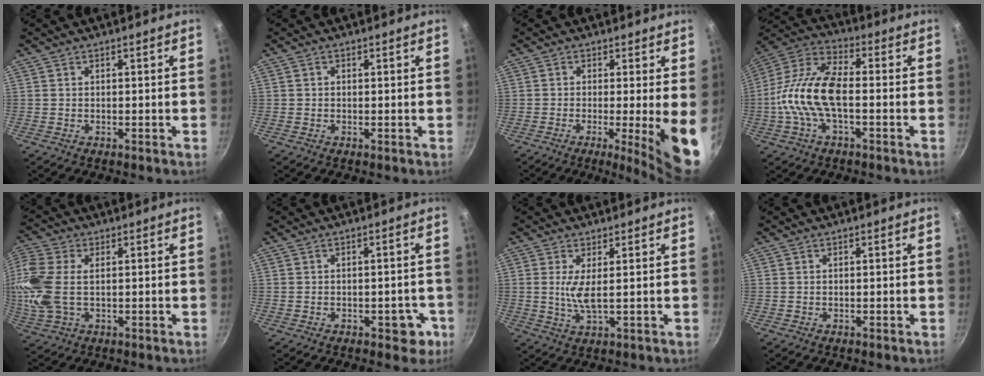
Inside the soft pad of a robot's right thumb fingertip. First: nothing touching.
{"total": 0.5, "force": [0.1, 0.5, 0.1], "torque": [-0.001, 0.004, 0.001]}
{"total": 9.2, "force": [-1.2, 0.9, 9.1], "torque": [-0.121, -0.018, -0.018]}
{"total": 14.9, "force": [-2.1, 7.0, 13.1], "torque": [-0.252, 0.038, -0.058]}
{"total": 11.2, "force": [1.0, 6.5, 9.1], "torque": [-0.206, 0.007, 0.017]}
{"total": 4.5, "force": [-1.9, 2.8, 2.9], "torque": [-0.004, 0.023, -0.016]}
{"total": 4.4, "force": [0.8, 0.9, 4.2], "torque": [-0.097, -0.010, 0.017]}
{"total": 0.0}